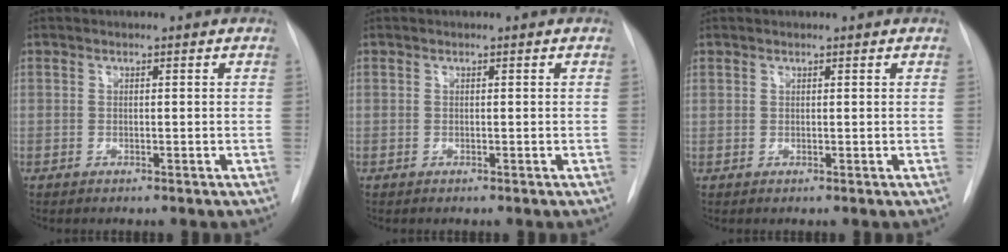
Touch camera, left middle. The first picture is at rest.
{"total": 0.0}
{"total": 0.5, "force": [0.4, 0.3, 0.0], "torque": [0.001, -0.002, 0.004]}